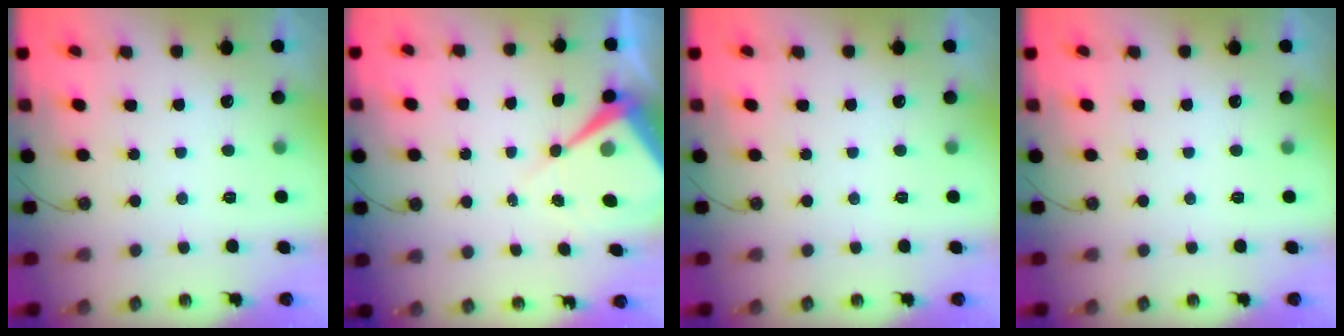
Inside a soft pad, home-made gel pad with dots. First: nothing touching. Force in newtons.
{"total": 8.2, "press": 8.2, "slide": 0.6}
{"total": 0.0}
{"total": 0.0}